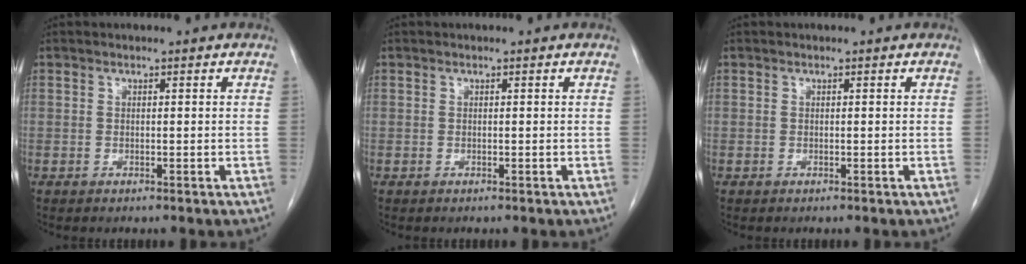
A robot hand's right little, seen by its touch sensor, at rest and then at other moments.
{"total": 0.0}
{"total": 0.0}